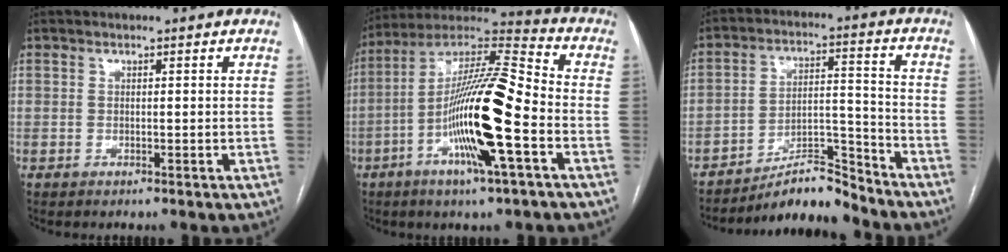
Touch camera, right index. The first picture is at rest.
{"total": 18.4, "force": [-5.1, 1.3, 17.6], "torque": [-0.331, -0.002, -0.096]}
{"total": 8.6, "force": [-8.3, 1.1, 2.2], "torque": [-0.031, 0.034, -0.140]}